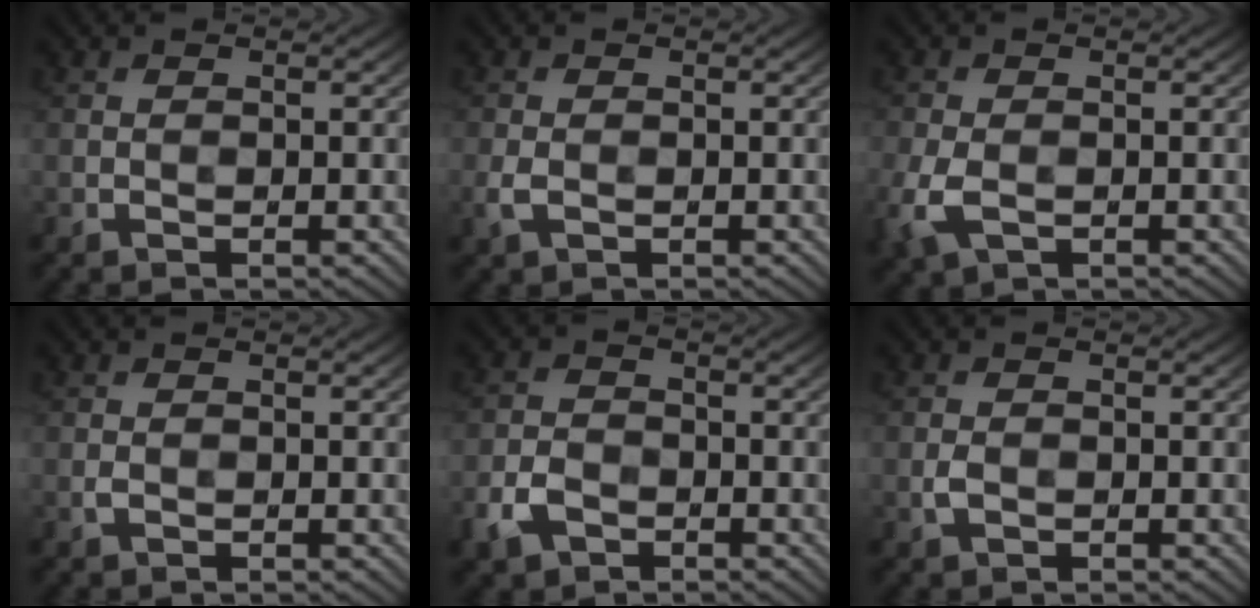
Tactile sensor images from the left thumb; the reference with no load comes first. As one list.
[{"total": 1.9, "force": [-0.7, 1.2, 1.3], "torque": [-0.038, -0.005, -0.013]}, {"total": 4.8, "force": [-1.8, 2.9, 3.4], "torque": [-0.096, -0.011, -0.039]}, {"total": 0.6, "force": [-0.2, 0.4, 0.4], "torque": [-0.011, -0.001, -0.004]}, {"total": 4.1, "force": [-2.3, 2.7, 2.0], "torque": [-0.049, -0.007, -0.054]}, {"total": 1.3, "force": [-0.4, 0.8, 0.9], "torque": [-0.023, 0.000, -0.009]}]